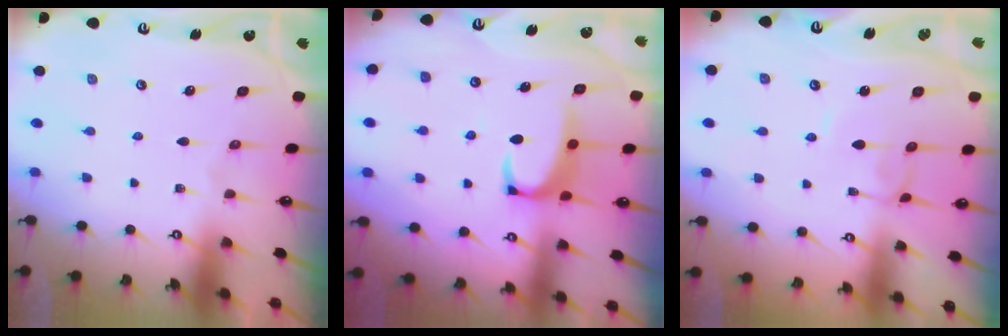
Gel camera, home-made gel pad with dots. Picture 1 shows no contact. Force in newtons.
{"total": 3.5, "press": 3.4, "slide": 0.7}
{"total": 1.9, "press": 1.9, "slide": 0.3}